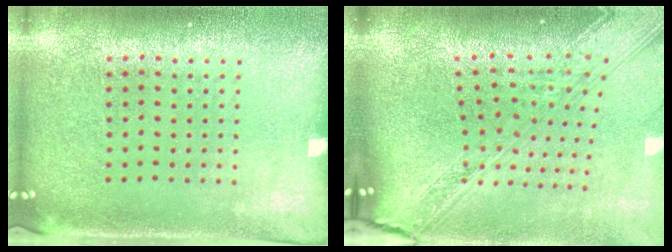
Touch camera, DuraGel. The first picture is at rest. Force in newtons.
{"total": 3.8, "press": 2.8, "slide": 2.6}